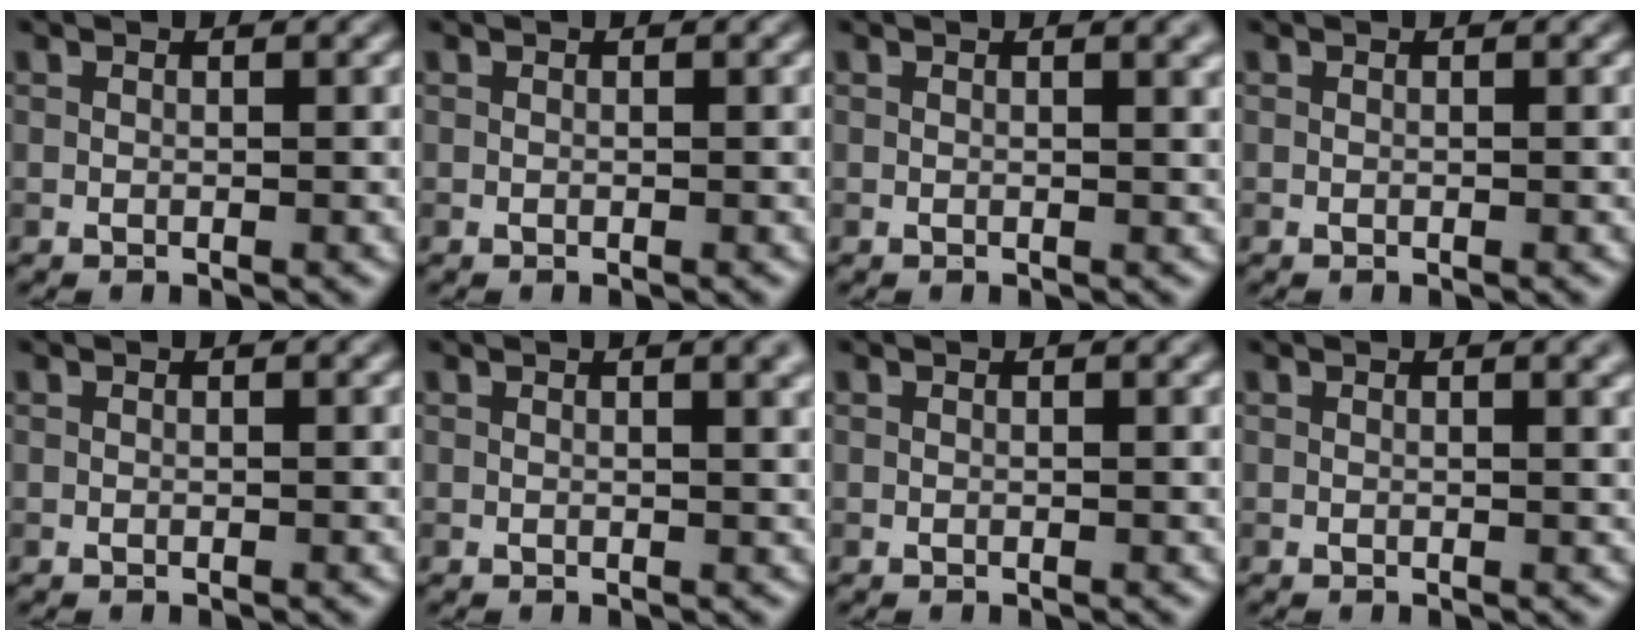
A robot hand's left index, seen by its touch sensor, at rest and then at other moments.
{"total": 0.0}
{"total": 2.2, "force": [1.2, 0.9, 1.7], "torque": [-0.005, 0.011, 0.009]}
{"total": 0.0}
{"total": 0.0}
{"total": 3.2, "force": [1.6, 1.4, 2.4], "torque": [-0.010, 0.022, 0.006]}
{"total": 0.0}
{"total": 1.9, "force": [1.1, 0.8, 1.4], "torque": [-0.005, 0.009, 0.008]}